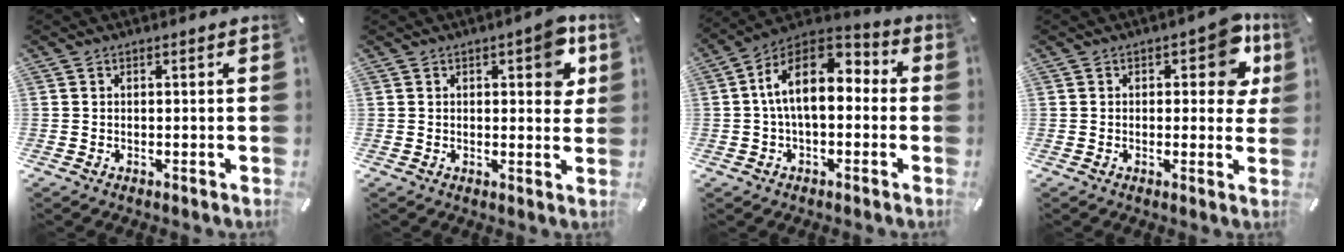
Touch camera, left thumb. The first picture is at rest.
{"total": 7.0, "force": [2.4, 3.5, 5.6], "torque": [-0.055, -0.009, 0.033]}
{"total": 13.7, "force": [1.6, 7.8, 11.2], "torque": [-0.213, -0.005, 0.026]}
{"total": 9.6, "force": [4.0, 5.1, 7.1], "torque": [-0.062, -0.016, 0.061]}